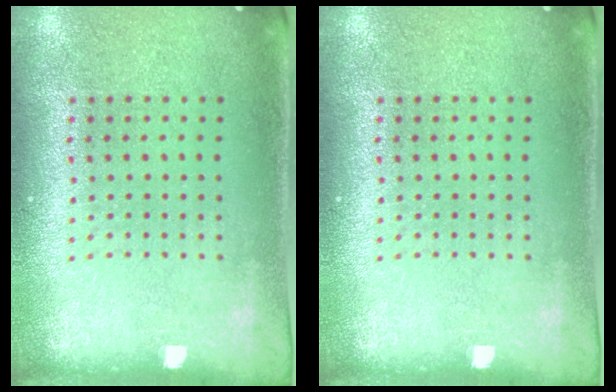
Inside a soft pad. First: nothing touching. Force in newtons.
{"total": 0.0}